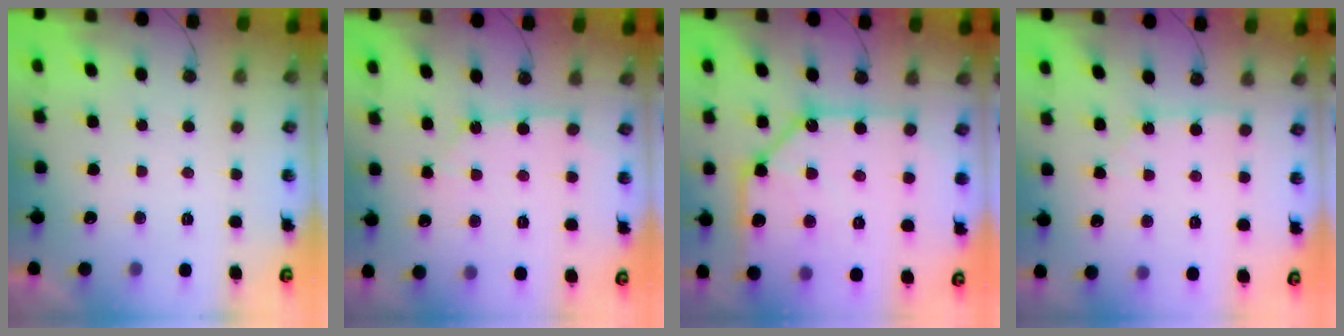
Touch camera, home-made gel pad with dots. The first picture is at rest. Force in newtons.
{"total": 3.4, "press": 3.4, "slide": 0.3}
{"total": 18.4, "press": 18.3, "slide": 1.9}
{"total": 2.8, "press": 2.8, "slide": 0.3}